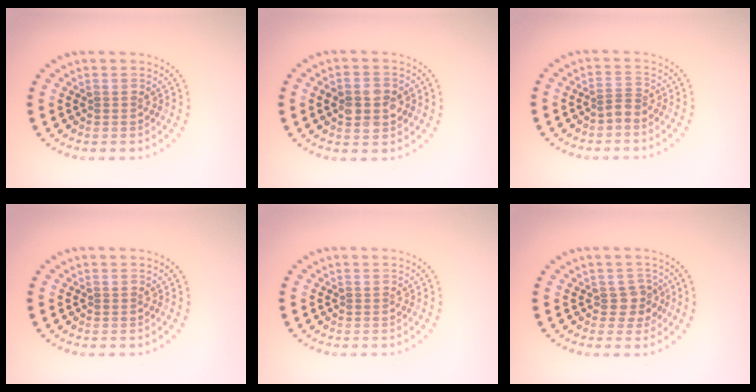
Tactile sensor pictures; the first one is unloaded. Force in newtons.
{"total": 4.0, "press": 4.0, "slide": 0.2}
{"total": 1.2, "press": 0.8, "slide": 0.9}
{"total": 0.0}
{"total": 0.0}
{"total": 1.9, "press": 1.7, "slide": 0.9}